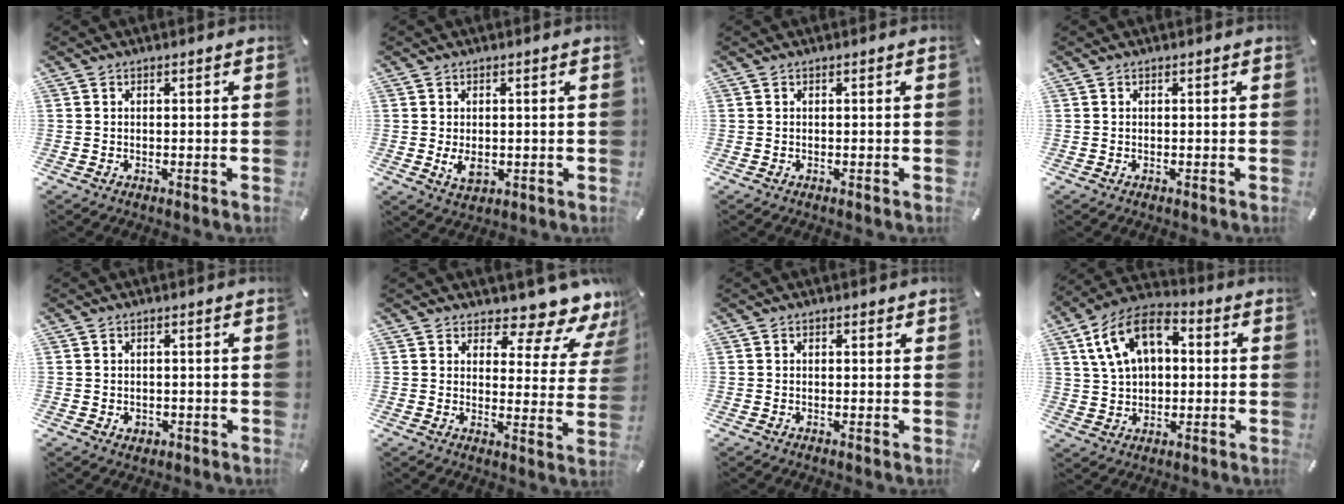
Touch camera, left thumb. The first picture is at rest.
{"total": 4.0, "force": [-0.4, 2.7, 2.8], "torque": [-0.064, -0.007, -0.011]}
{"total": 0.0}
{"total": 0.0}
{"total": 1.6, "force": [-0.3, 1.5, 0.7], "torque": [-0.013, 0.004, -0.008]}
{"total": 10.2, "force": [8.3, 3.6, 4.7], "torque": [-0.050, -0.079, 0.140]}
{"total": 0.7, "force": [0.2, 0.6, 0.3], "torque": [-0.006, 0.004, 0.004]}
{"total": 13.1, "force": [4.1, 9.2, 8.3], "torque": [-0.175, 0.009, 0.077]}